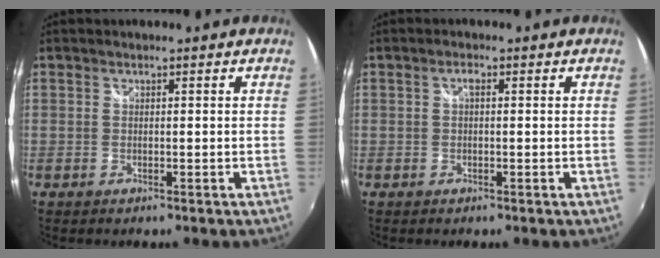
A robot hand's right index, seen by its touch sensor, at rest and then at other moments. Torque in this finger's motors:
{"motor_torque": [0.17, -0.08, 0.11, 0.03]}